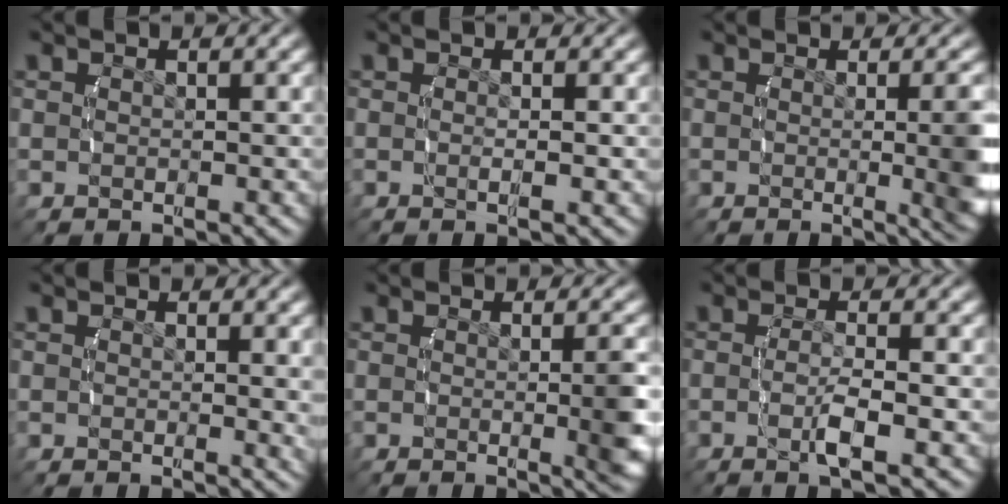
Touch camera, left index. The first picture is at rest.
{"total": 1.2, "force": [-0.5, 0.0, 1.1], "torque": [-0.028, -0.008, -0.006]}
{"total": 5.2, "force": [-0.5, 1.0, 5.1], "torque": [-0.053, -0.004, -0.010]}
{"total": 1.1, "force": [0.4, 0.0, 1.0], "torque": [-0.018, -0.007, 0.005]}
{"total": 3.5, "force": [-0.5, 0.4, 3.4], "torque": [-0.042, -0.004, -0.011]}
{"total": 2.9, "force": [-1.0, 0.2, 2.7], "torque": [-0.060, -0.008, -0.016]}